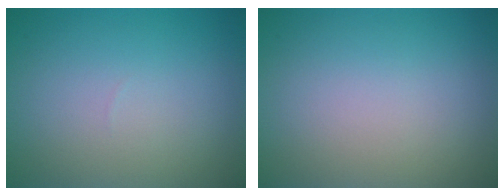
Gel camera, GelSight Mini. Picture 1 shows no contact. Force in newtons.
{"total": 0.0}